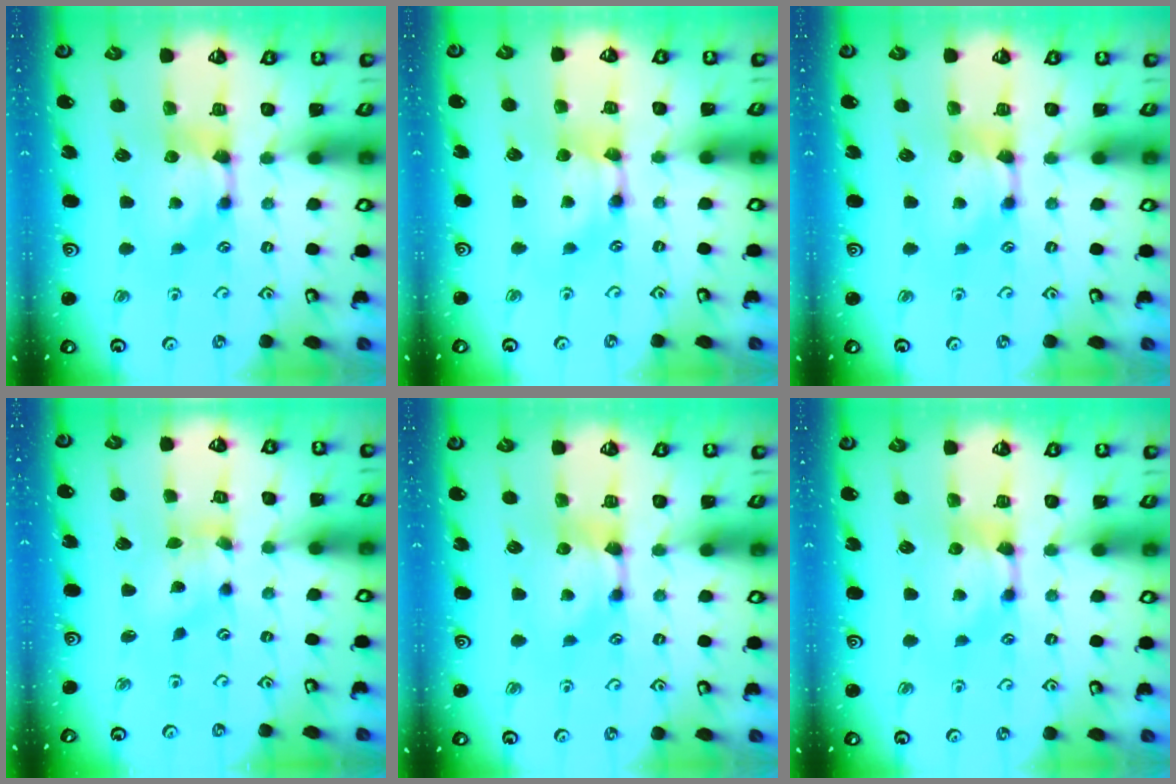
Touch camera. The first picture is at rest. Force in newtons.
{"total": 1.6, "press": 1.6, "slide": 0.2}
{"total": 0.0}
{"total": 1.4, "press": 0.6, "slide": 1.3}
{"total": 0.0}
{"total": 0.0}